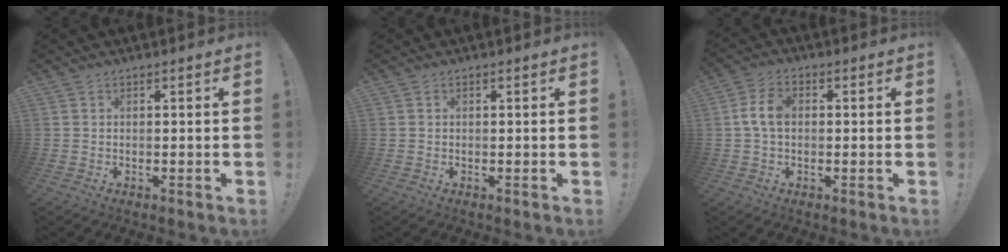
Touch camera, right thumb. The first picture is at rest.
{"total": 0.0}
{"total": 6.9, "force": [0.3, 4.3, 5.3], "torque": [-0.093, 0.012, 0.007]}